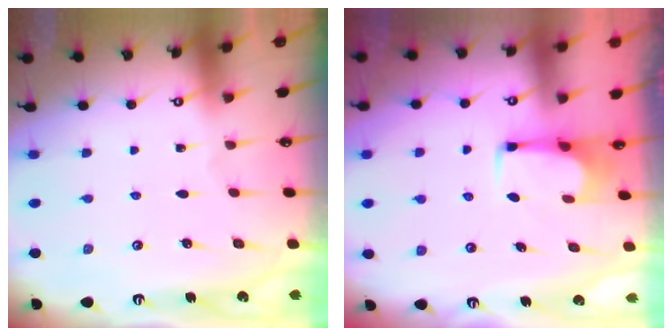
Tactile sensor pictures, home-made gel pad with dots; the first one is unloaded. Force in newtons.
{"total": 2.3, "press": 2.3, "slide": 0.3}